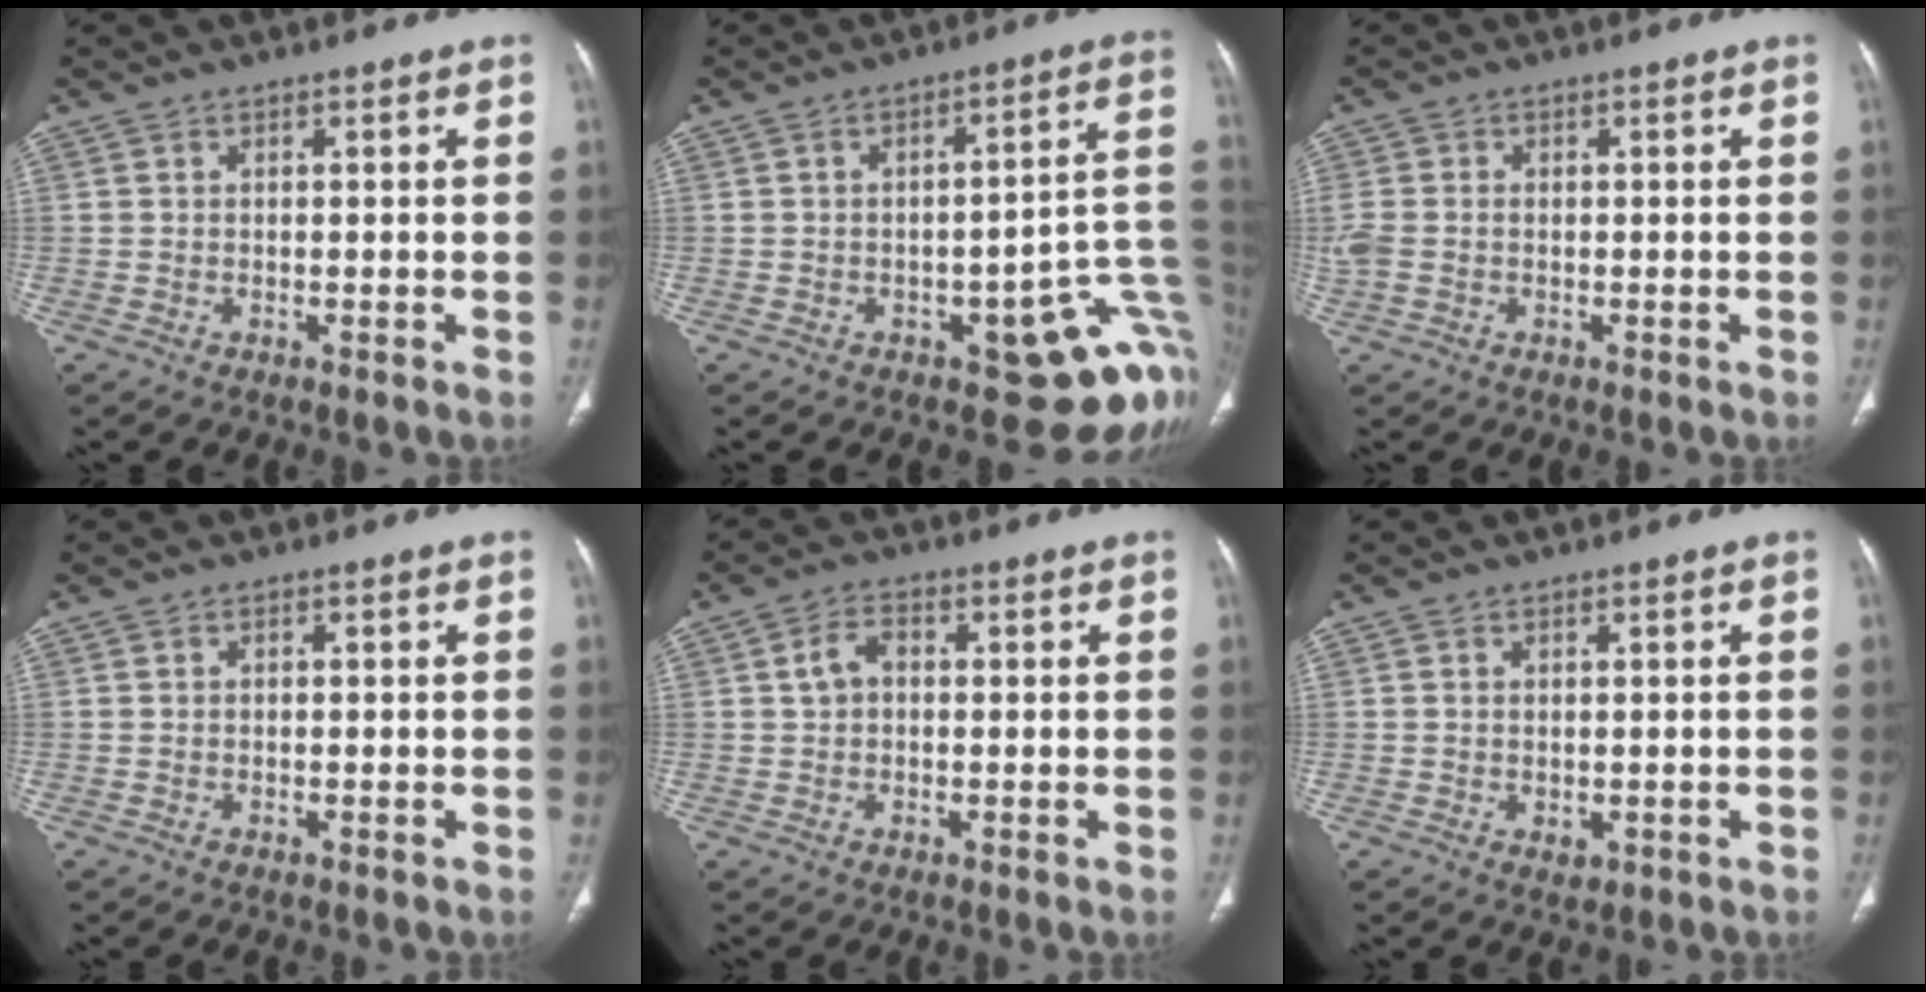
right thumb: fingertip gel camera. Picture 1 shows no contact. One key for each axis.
{"total": 17.5, "fx": -4.8, "fy": 7.4, "fz": 15.1, "tx": -0.123, "ty": 0.031, "tz": -0.043}
{"total": 3.7, "fx": -0.4, "fy": 2.8, "fz": 2.4, "tx": -0.074, "ty": 0.006, "tz": -0.006}
{"total": 0.0}
{"total": 3.8, "fx": 0.5, "fy": 2.7, "fz": 2.7, "tx": -0.049, "ty": 0.015, "tz": 0.006}
{"total": 1.5, "fx": -0.1, "fy": 1.1, "fz": 1.0, "tx": -0.015, "ty": -0.004, "tz": 0.004}